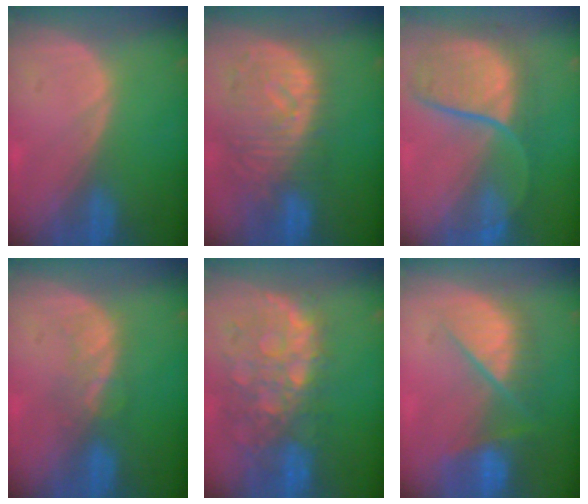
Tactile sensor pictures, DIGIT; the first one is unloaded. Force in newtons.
{"total": 10.9, "press": 9.6, "slide": 5.1}
{"total": 10.2, "press": 9.5, "slide": 3.9}
{"total": 3.7, "press": 3.7, "slide": 0.5}
{"total": 11.2, "press": 9.8, "slide": 5.5}
{"total": 9.7, "press": 8.2, "slide": 5.1}